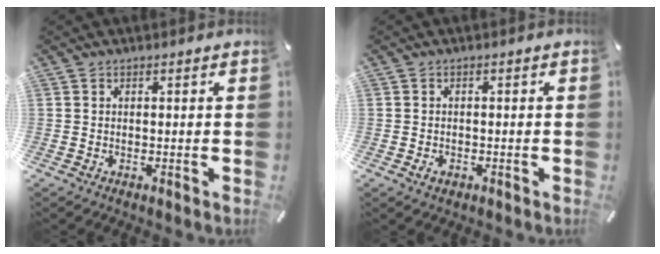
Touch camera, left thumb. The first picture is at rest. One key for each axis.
{"total": 1.5, "fx": -0.8, "fy": 1.0, "fz": 0.8, "tx": -0.017, "ty": 0.004, "tz": -0.015}